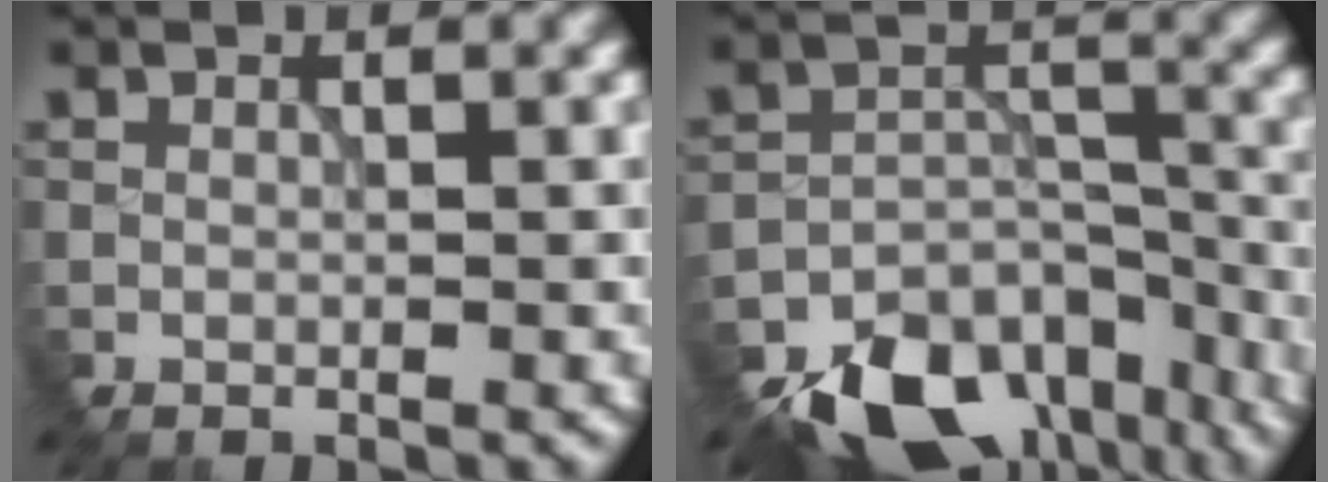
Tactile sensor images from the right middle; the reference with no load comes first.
{"total": 12.5, "force": [-10.2, 5.5, 4.7], "torque": [-0.081, -0.009, -0.147]}